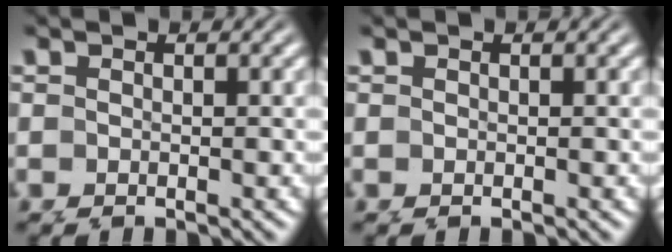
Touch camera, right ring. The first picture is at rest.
{"total": 0.0}